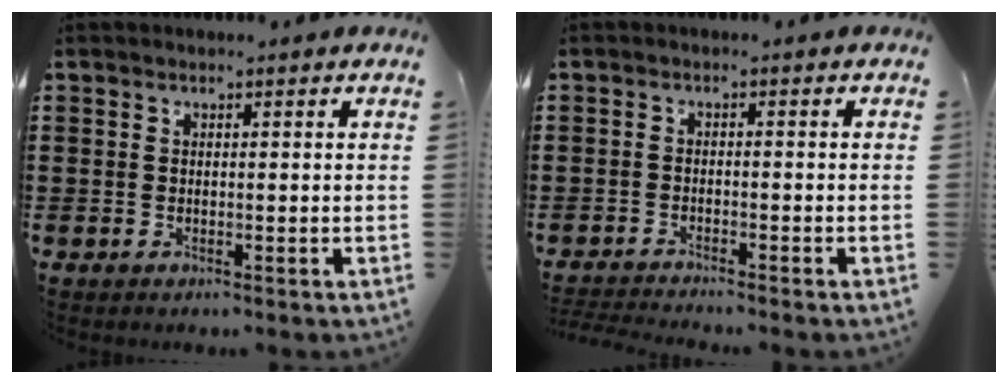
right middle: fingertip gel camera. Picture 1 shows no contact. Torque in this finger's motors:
{"motor_torque": [0.38, 0.11, 0.01, 0.00]}